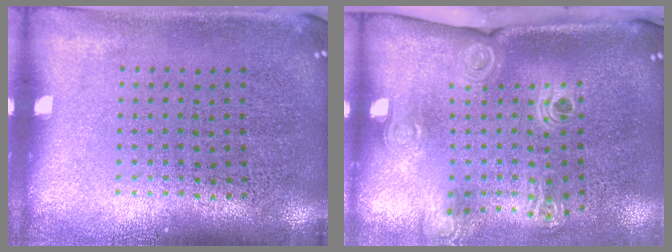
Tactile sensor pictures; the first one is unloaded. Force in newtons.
{"total": 2.3, "press": 1.6, "slide": 1.5}